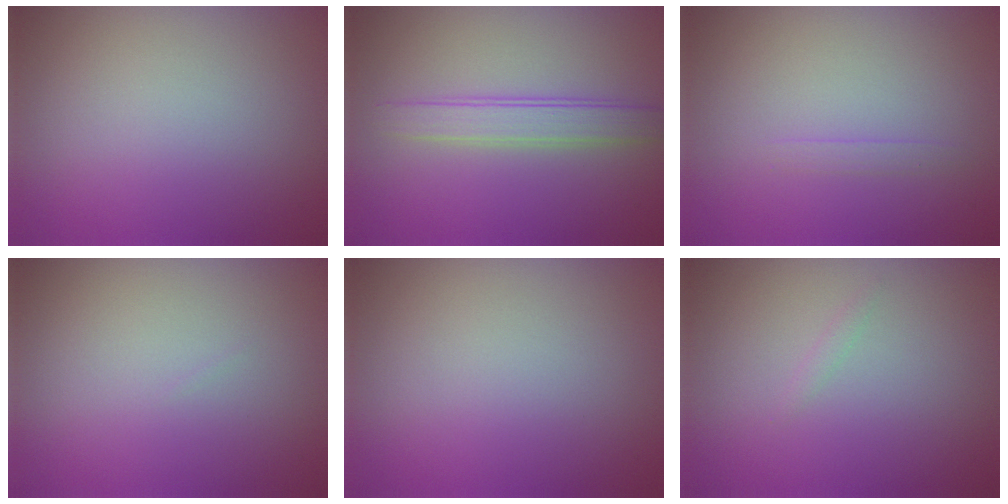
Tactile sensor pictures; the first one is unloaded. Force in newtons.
{"total": 2.8, "press": 2.8, "slide": 0.1}
{"total": 0.6, "press": 0.6, "slide": 0.0}
{"total": 0.0}
{"total": 0.0}
{"total": 0.5, "press": 0.5, "slide": 0.0}